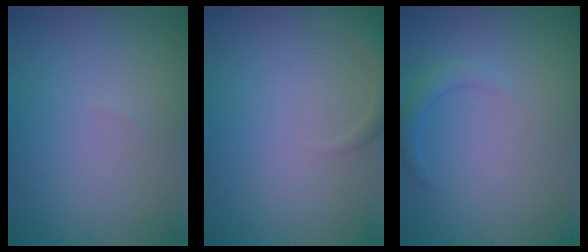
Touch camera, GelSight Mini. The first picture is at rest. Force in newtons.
{"total": 1.5, "press": 1.5, "slide": 0.2}
{"total": 1.3, "press": 1.3, "slide": 0.1}